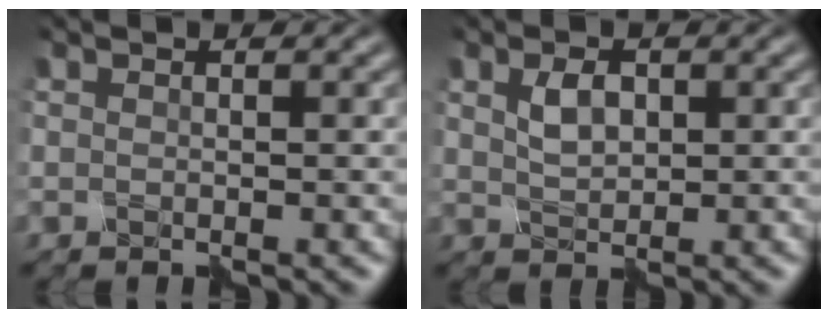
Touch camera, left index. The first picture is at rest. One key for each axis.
{"total": 2.3, "fx": 0.5, "fy": 1.4, "fz": 1.7, "tx": -0.036, "ty": 0.000, "tz": 0.012}